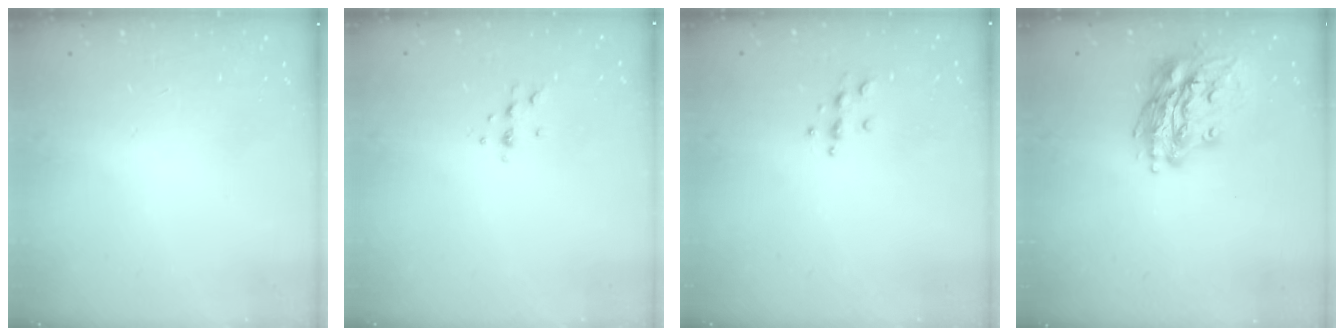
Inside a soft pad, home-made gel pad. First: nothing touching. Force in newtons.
{"total": 3.8, "press": 3.8, "slide": 0.7}
{"total": 4.6, "press": 4.5, "slide": 0.6}
{"total": 16.0, "press": 16.0, "slide": 1.4}